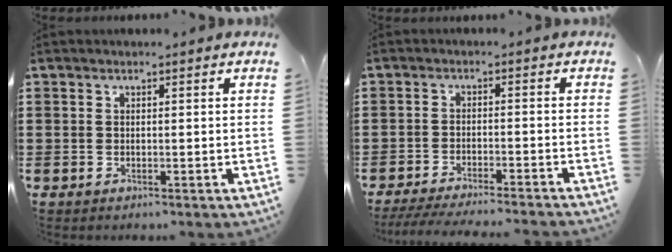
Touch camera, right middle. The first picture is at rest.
{"total": 3.7, "force": [-3.4, -0.3, 1.2], "torque": [-0.025, -0.008, -0.070]}